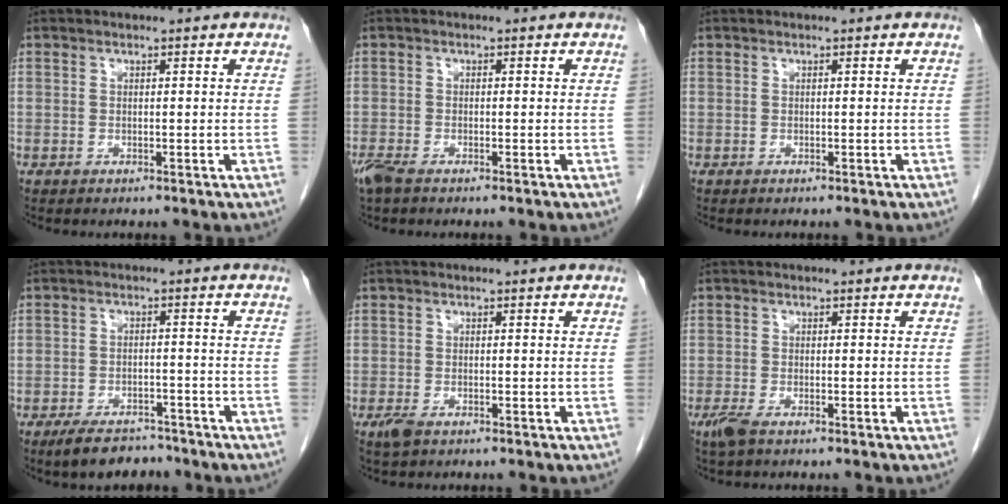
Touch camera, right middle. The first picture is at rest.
{"total": 2.8, "force": [-2.1, 0.8, 1.6], "torque": [-0.040, -0.008, -0.040]}
{"total": 0.0}
{"total": 6.1, "force": [-5.0, 2.4, 2.4], "torque": [-0.046, -0.004, -0.079]}
{"total": 2.1, "force": [-1.3, 0.8, 1.4], "torque": [-0.034, -0.004, -0.021]}
{"total": 2.4, "force": [-1.6, 0.6, 1.6], "torque": [-0.039, -0.007, -0.031]}